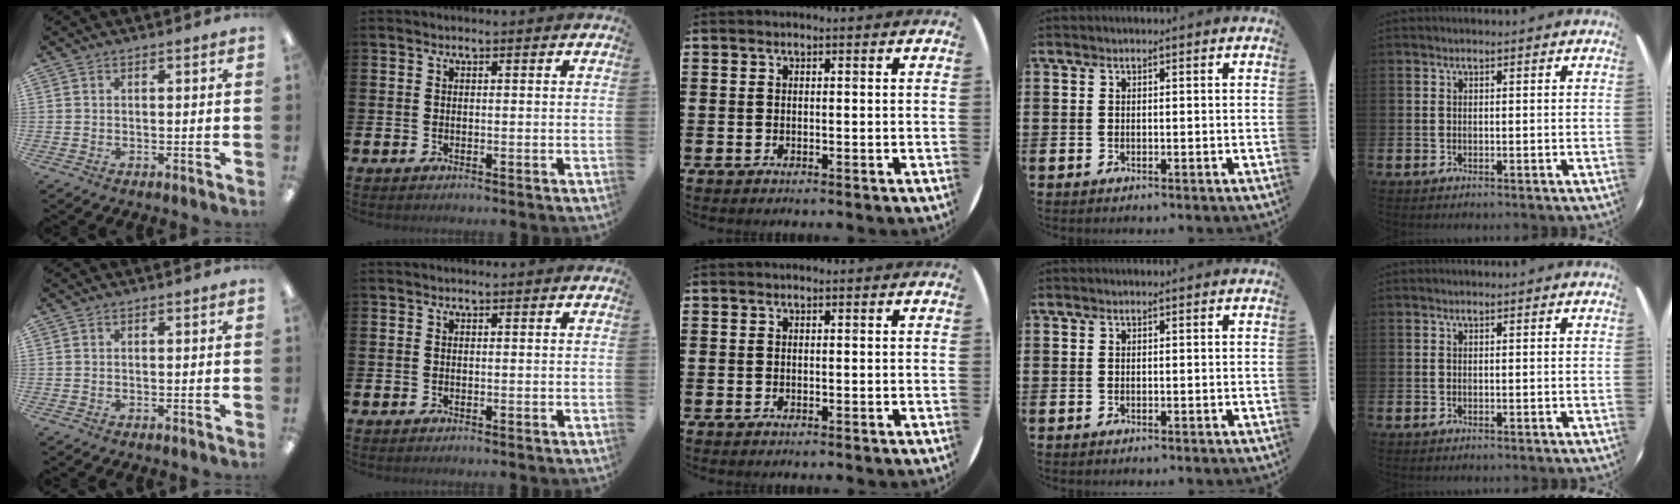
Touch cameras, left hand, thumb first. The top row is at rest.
{}